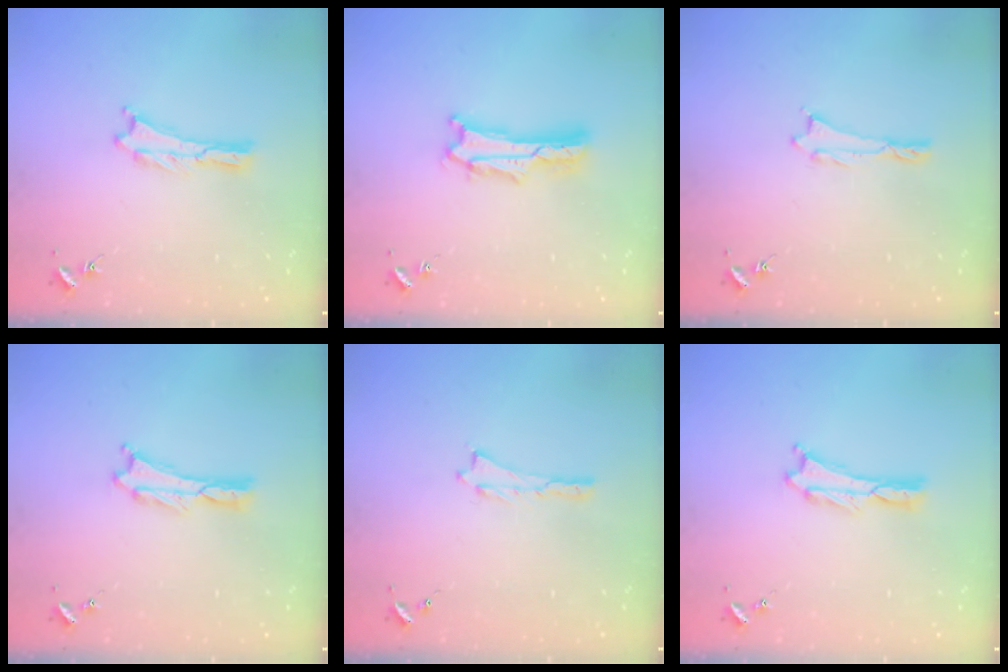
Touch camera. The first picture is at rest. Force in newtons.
{"total": 2.7, "press": 2.7, "slide": 0.4}
{"total": 0.0}
{"total": 0.0}
{"total": 0.0}
{"total": 0.0}